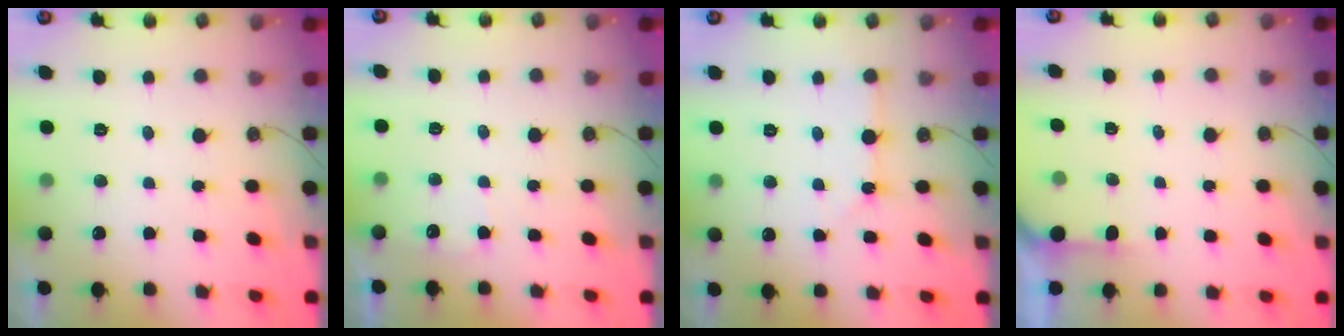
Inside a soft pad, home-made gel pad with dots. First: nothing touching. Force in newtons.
{"total": 3.0, "press": 3.0, "slide": 0.3}
{"total": 1.8, "press": 1.8, "slide": 0.1}
{"total": 1.2, "press": 1.2, "slide": 0.2}